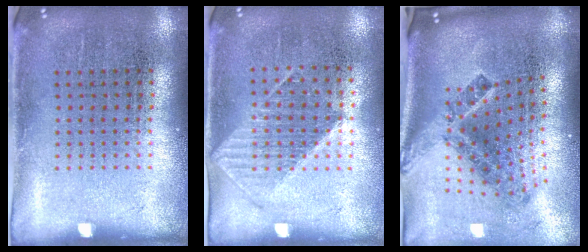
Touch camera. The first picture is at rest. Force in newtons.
{"total": 0.9, "press": 0.8, "slide": 0.4}
{"total": 2.6, "press": 1.6, "slide": 2.1}